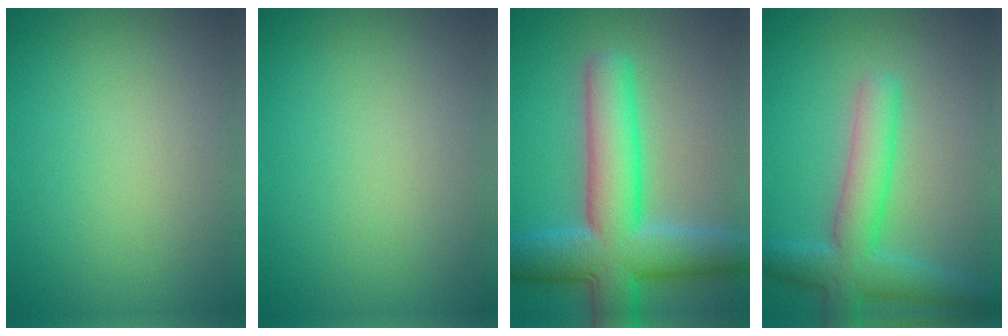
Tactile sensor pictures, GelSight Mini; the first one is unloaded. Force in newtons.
{"total": 0.0}
{"total": 9.7, "press": 9.7, "slide": 0.5}
{"total": 5.3, "press": 5.3, "slide": 0.2}